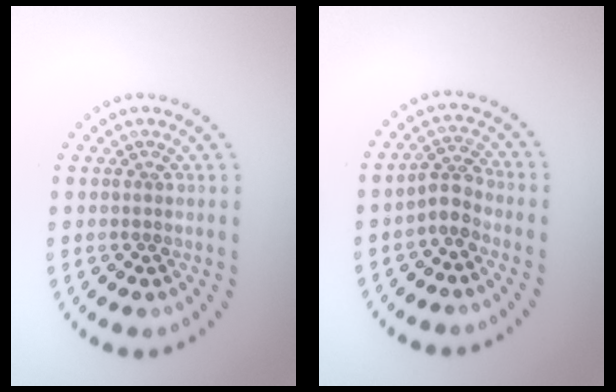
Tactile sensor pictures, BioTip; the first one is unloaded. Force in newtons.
{"total": 2.4, "press": 1.7, "slide": 1.6}